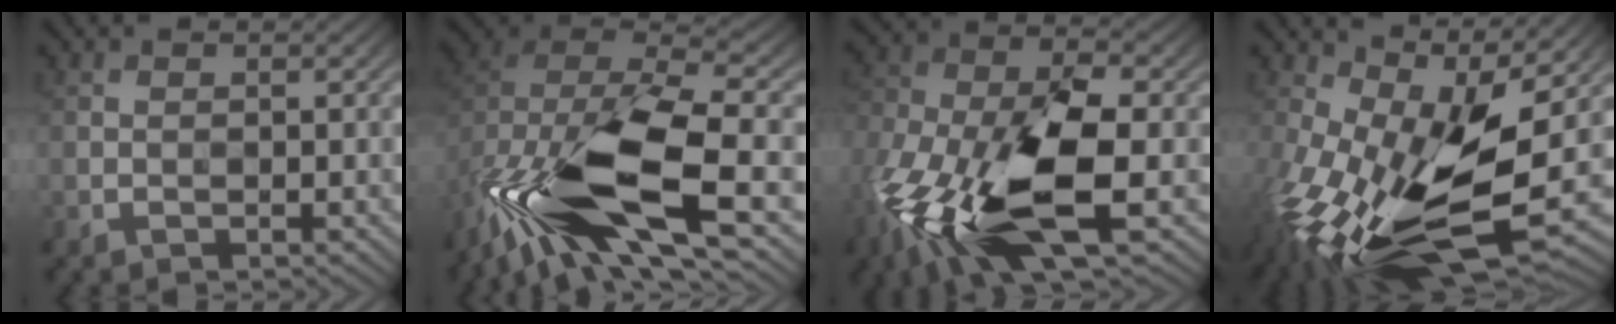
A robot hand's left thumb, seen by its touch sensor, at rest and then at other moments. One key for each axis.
{"total": 16.6, "fx": -7.0, "fy": 7.7, "fz": 12.9, "tx": -0.275, "ty": -0.034, "tz": -0.121}
{"total": 15.8, "fx": -6.8, "fy": 6.2, "fz": 12.8, "tx": -0.286, "ty": -0.025, "tz": -0.134}
{"total": 16.3, "fx": -3.4, "fy": 7.1, "fz": 14.3, "tx": -0.301, "ty": -0.024, "tz": -0.064}